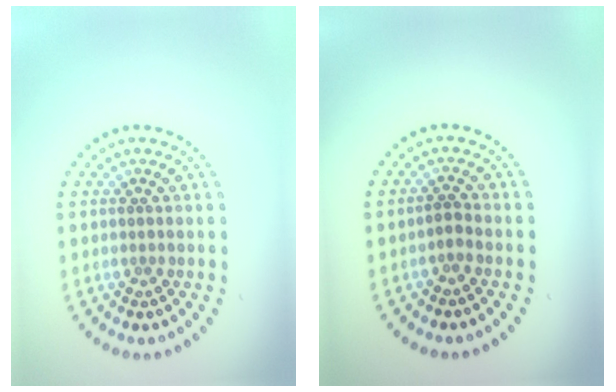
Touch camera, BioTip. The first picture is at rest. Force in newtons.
{"total": 0.8, "press": 0.7, "slide": 0.4}